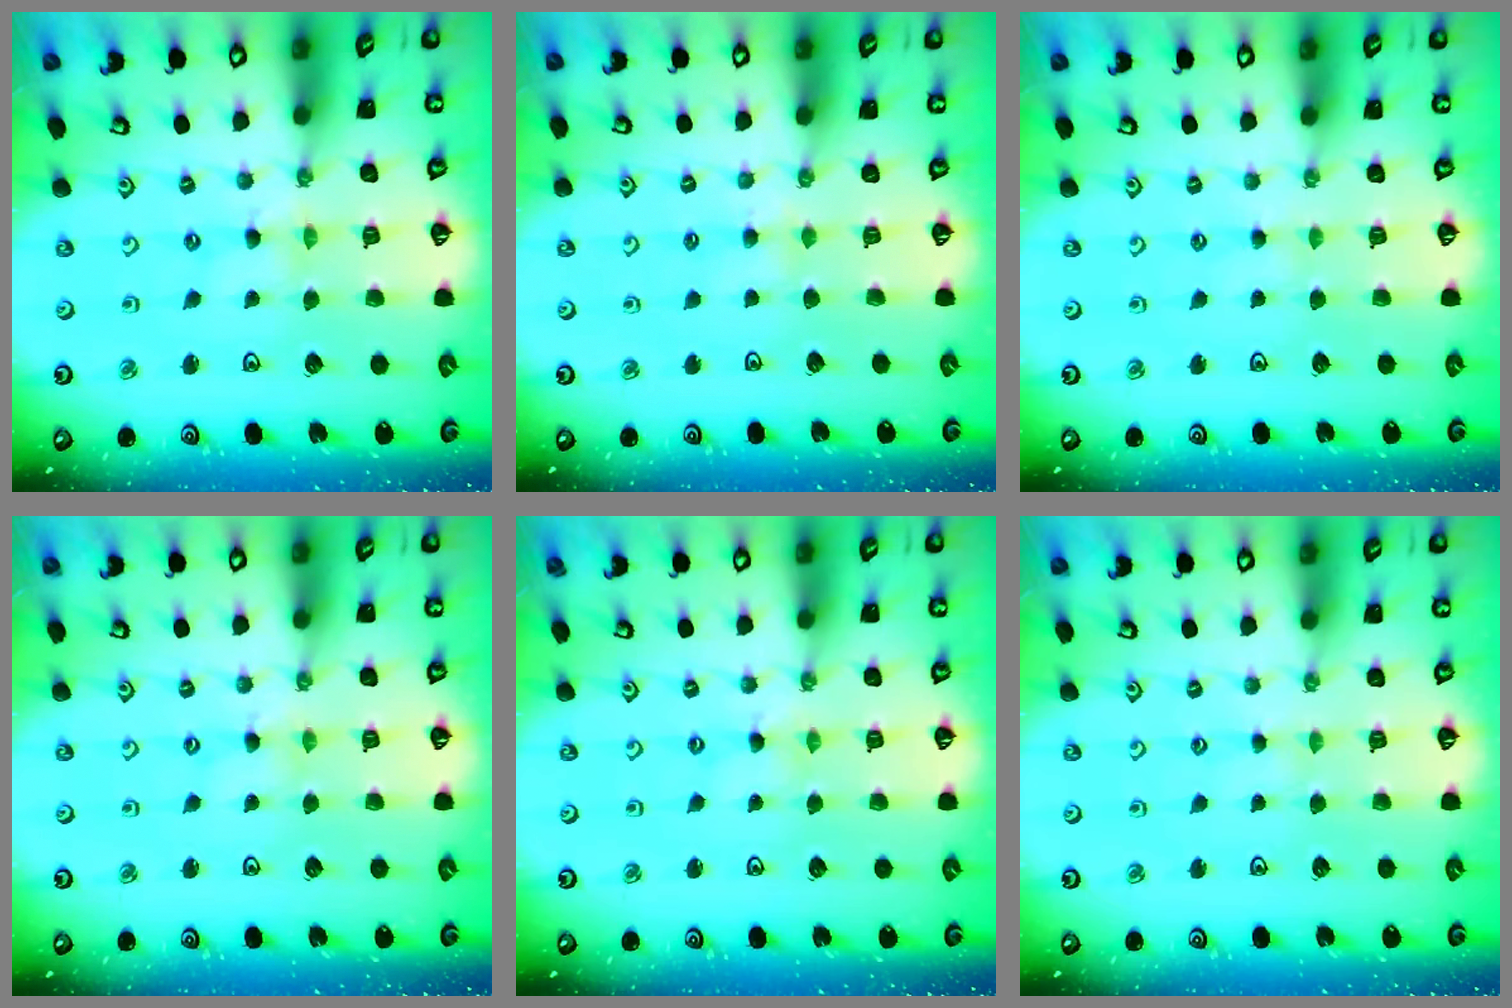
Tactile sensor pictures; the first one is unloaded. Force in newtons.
{"total": 3.4, "press": 3.4, "slide": 0.6}
{"total": 1.0, "press": 1.0, "slide": 0.2}
{"total": 0.6, "press": 0.6, "slide": 0.2}
{"total": 0.0}
{"total": 0.9, "press": 0.9, "slide": 0.2}